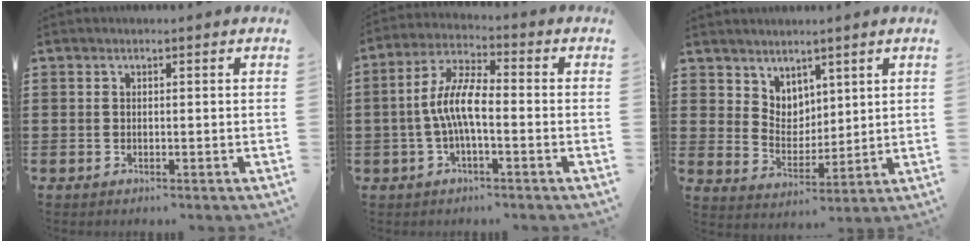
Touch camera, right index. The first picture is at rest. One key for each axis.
{"total": 7.5, "fx": -1.2, "fy": 2.3, "fz": 7.0, "tx": -0.156, "ty": -0.006, "tz": -0.027}
{"total": 5.2, "fx": 4.1, "fy": 3.3, "fz": -0.3, "tx": -0.018, "ty": -0.007, "tz": 0.077}